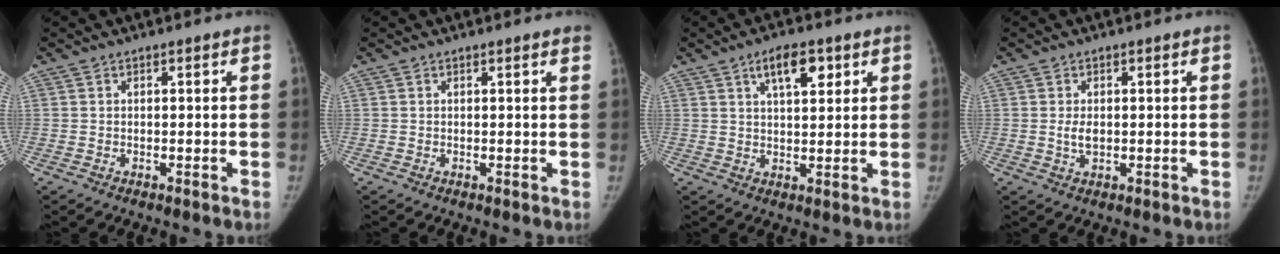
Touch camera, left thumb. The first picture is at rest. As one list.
[{"total": 1.4, "force": [1.1, 0.1, 0.8], "torque": [-0.007, 0.000, 0.006]}, {"total": 6.9, "force": [3.4, 3.0, 5.3], "torque": [-0.067, -0.010, 0.053]}, {"total": 2.3, "force": [0.0, 1.4, 1.9], "torque": [-0.034, -0.004, 0.001]}]